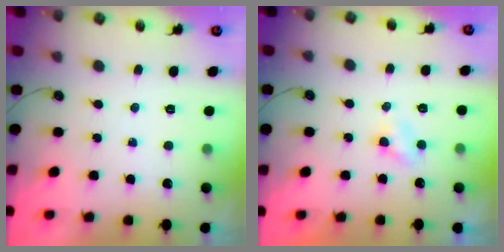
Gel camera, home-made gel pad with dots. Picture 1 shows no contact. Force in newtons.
{"total": 3.0, "press": 3.0, "slide": 0.3}